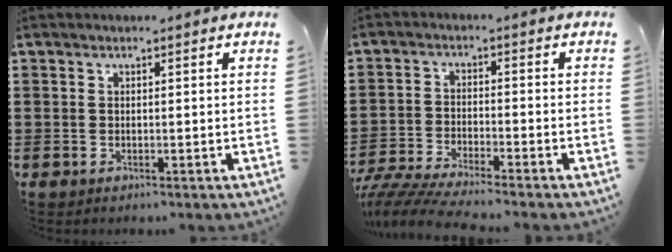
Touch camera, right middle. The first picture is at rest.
{"total": 5.2, "force": [-5.0, -0.2, 1.5], "torque": [-0.045, -0.017, -0.103]}